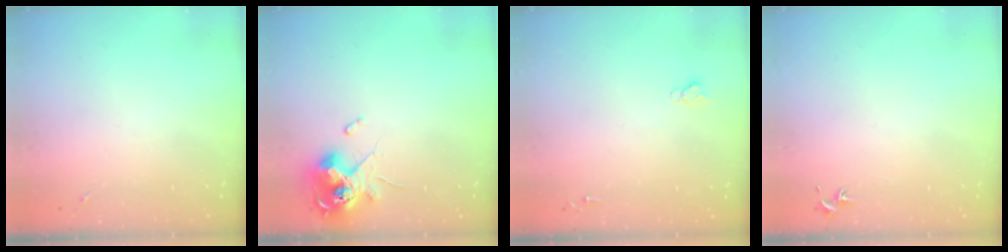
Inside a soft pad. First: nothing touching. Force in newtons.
{"total": 12.4, "press": 12.3, "slide": 1.1}
{"total": 2.6, "press": 2.5, "slide": 0.3}
{"total": 0.8, "press": 0.7, "slide": 0.3}